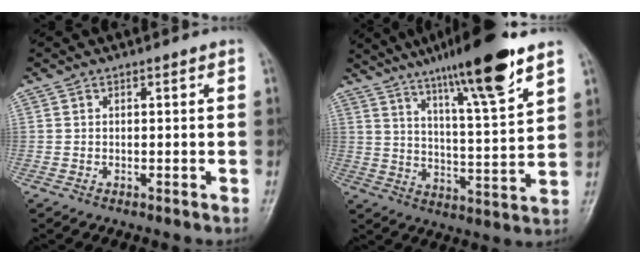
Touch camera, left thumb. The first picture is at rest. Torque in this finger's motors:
{"motor_torque": [1.04, -0.06, 1.39, -1.39, 0.28]}